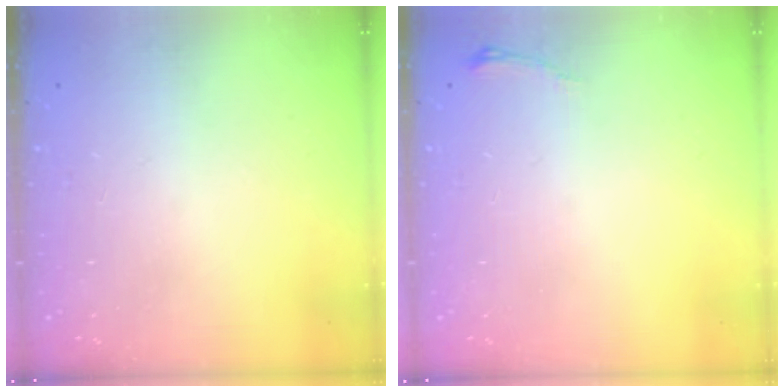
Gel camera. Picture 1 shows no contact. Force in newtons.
{"total": 3.1, "press": 3.1, "slide": 0.5}